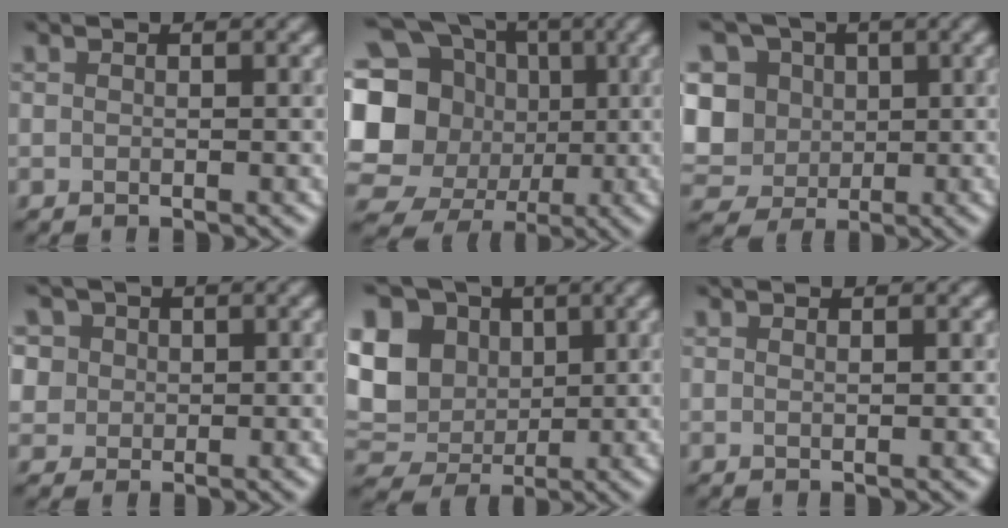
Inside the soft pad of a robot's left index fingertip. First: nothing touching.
{"total": 20.4, "force": [-0.3, 19.0, 7.3], "torque": [-0.180, 0.012, -0.049]}
{"total": 10.6, "force": [2.0, 9.5, 4.4], "torque": [-0.118, 0.024, 0.022]}
{"total": 4.9, "force": [2.2, 4.1, 1.6], "torque": [-0.030, 0.019, 0.021]}
{"total": 10.5, "force": [2.4, 8.6, 5.5], "torque": [-0.125, 0.020, 0.024]}
{"total": 0.8, "force": [0.6, 0.0, 0.5], "torque": [-0.003, -0.005, 0.009]}